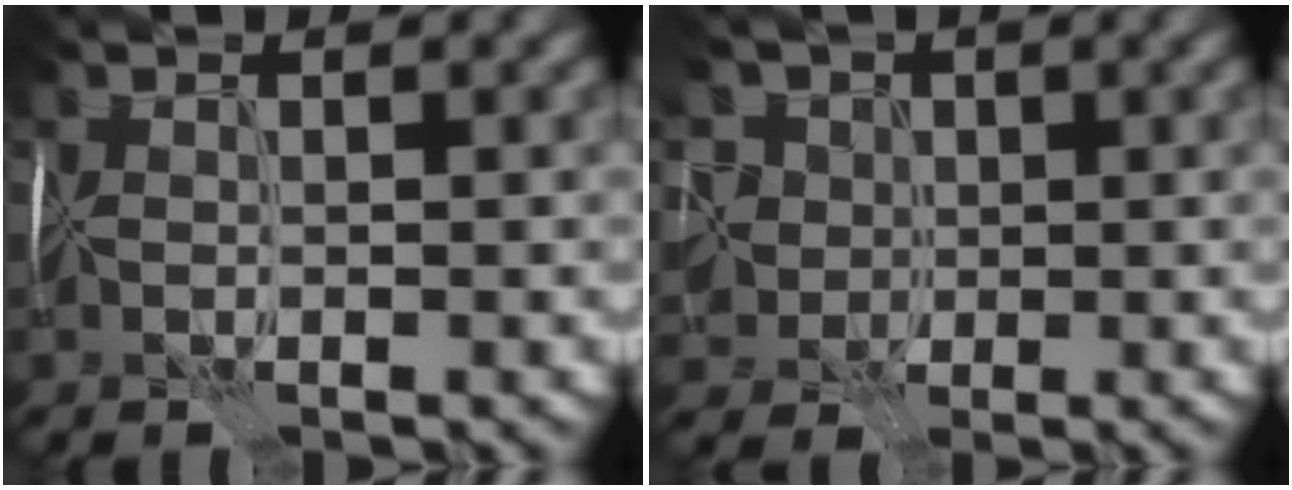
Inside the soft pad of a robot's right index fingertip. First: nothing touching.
{"total": 6.5, "force": [1.6, 5.5, 3.0], "torque": [-0.059, 0.022, 0.002]}